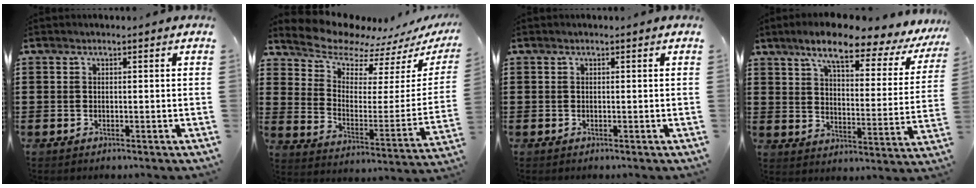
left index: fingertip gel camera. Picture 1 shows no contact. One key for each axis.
{"total": 7.8, "fx": 7.5, "fy": 2.0, "fz": 0.8, "tx": -0.056, "ty": -0.068, "tz": 0.130}
{"total": 0.0}
{"total": 9.0, "fx": 6.9, "fy": 1.3, "fz": 5.7, "tx": -0.114, "ty": -0.040, "tz": 0.106}